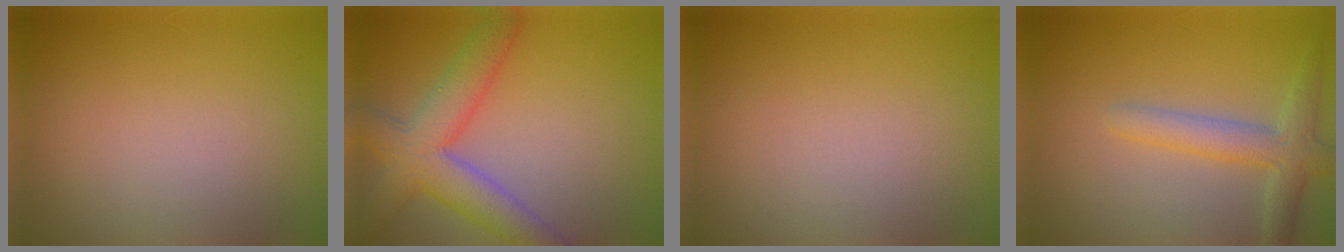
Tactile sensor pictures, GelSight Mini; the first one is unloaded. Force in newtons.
{"total": 6.7, "press": 6.7, "slide": 0.3}
{"total": 0.0}
{"total": 3.5, "press": 3.5, "slide": 0.2}